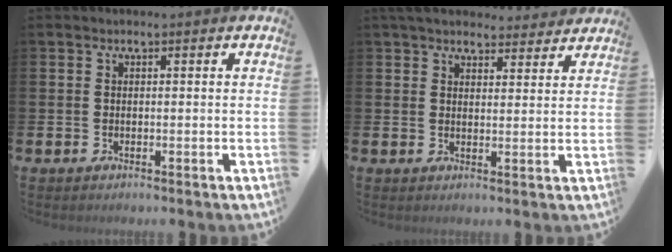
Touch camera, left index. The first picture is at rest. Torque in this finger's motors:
{"motor_torque": [1.11, -1.03, 0.62, 0.06]}